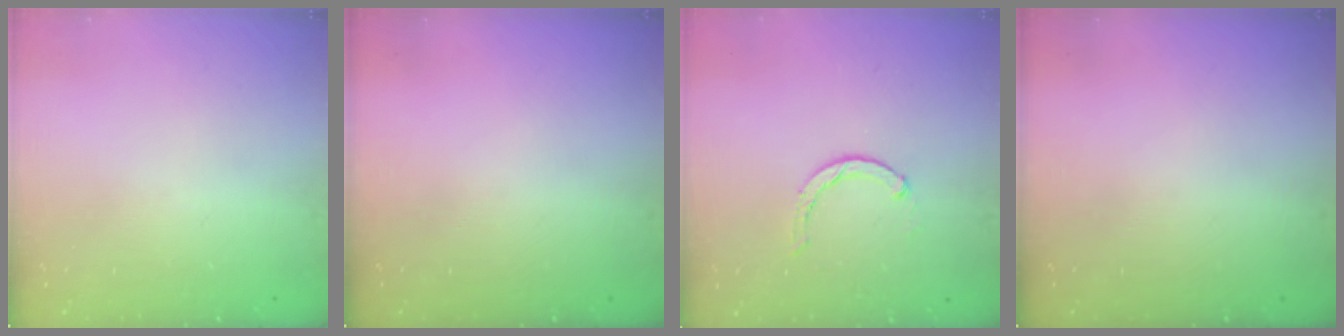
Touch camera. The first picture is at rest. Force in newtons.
{"total": 0.0}
{"total": 1.9, "press": 1.9, "slide": 0.3}
{"total": 0.0}